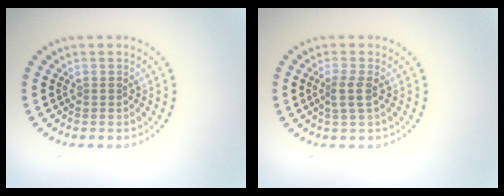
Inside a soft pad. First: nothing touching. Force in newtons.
{"total": 1.8, "press": 1.5, "slide": 1.0}